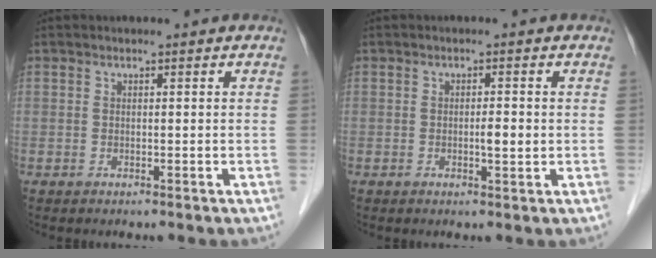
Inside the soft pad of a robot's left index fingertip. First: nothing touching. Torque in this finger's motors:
{"motor_torque": [0.07, 0.05, 0.03, 0.01]}